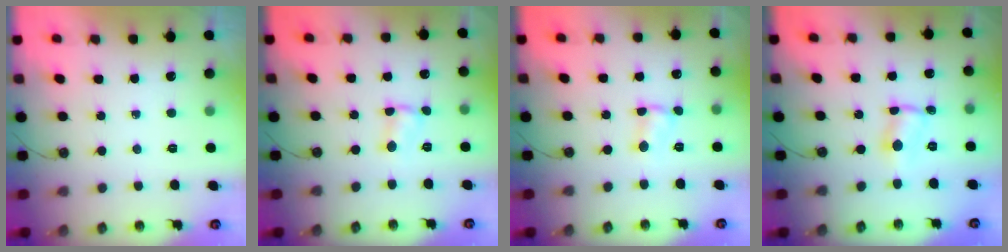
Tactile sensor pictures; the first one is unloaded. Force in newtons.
{"total": 1.6, "press": 1.6, "slide": 0.2}
{"total": 1.6, "press": 1.6, "slide": 0.2}
{"total": 1.0, "press": 0.8, "slide": 0.5}